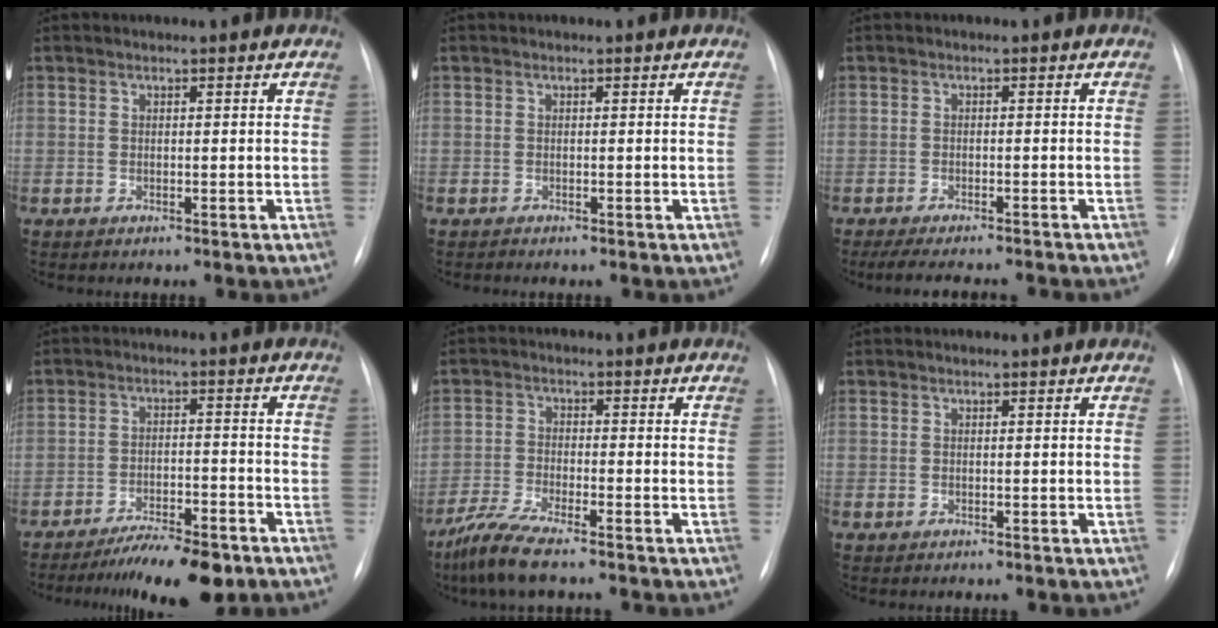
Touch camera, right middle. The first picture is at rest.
{"total": 0.0}
{"total": 9.9, "force": [-9.0, 1.2, 4.1], "torque": [-0.057, -0.010, -0.119]}
{"total": 9.8, "force": [-7.6, 2.1, 5.8], "torque": [-0.083, -0.015, -0.122]}
{"total": 6.5, "force": [-5.1, 0.5, 4.0], "torque": [-0.093, -0.022, -0.099]}
{"total": 0.0}